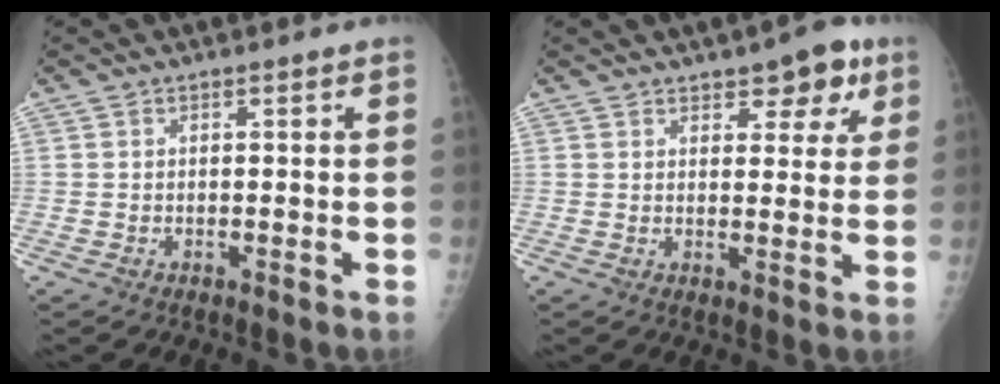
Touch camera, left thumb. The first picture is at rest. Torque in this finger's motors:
{"motor_torque": [-0.27, 0.30, -0.35, -0.05, -0.32]}